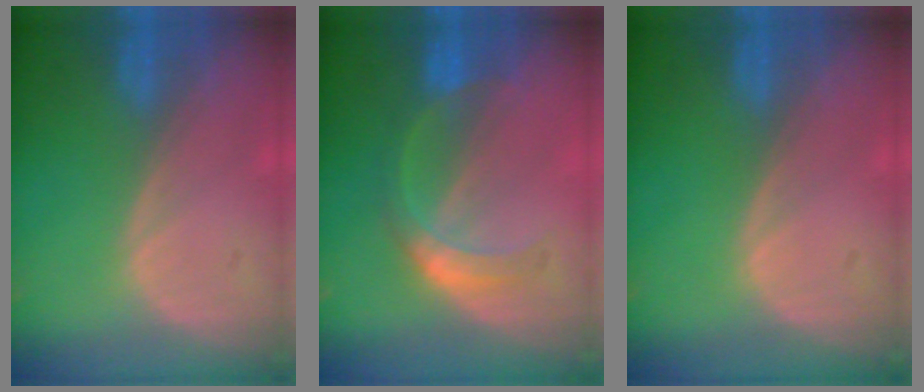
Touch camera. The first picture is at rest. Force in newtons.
{"total": 5.4, "press": 5.0, "slide": 2.2}
{"total": 0.0}